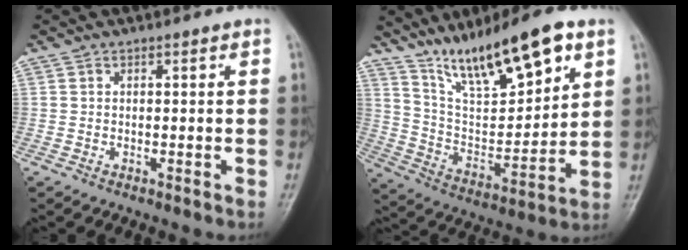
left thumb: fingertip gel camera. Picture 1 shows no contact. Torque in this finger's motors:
{"motor_torque": [0.62, 0.62, 1.44, -1.32, 0.22]}